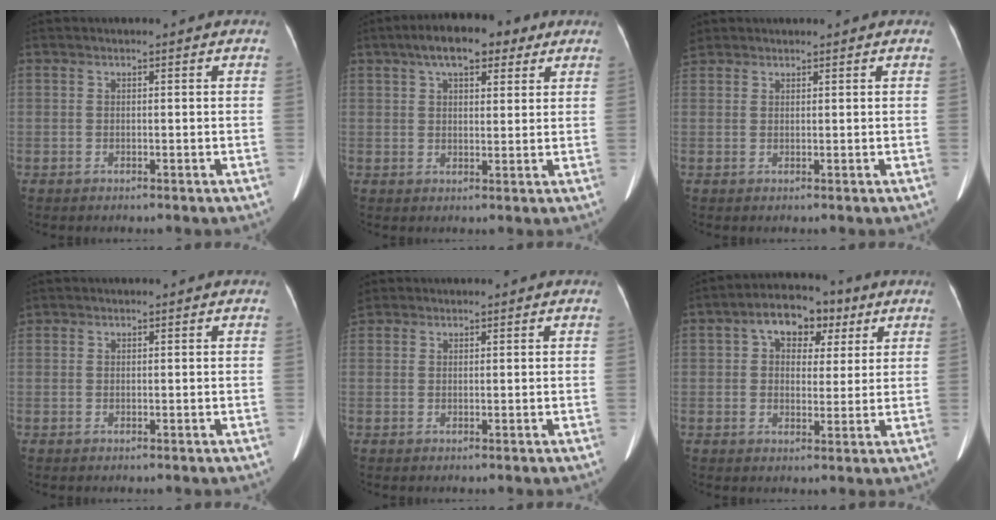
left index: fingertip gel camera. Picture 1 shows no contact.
{"total": 9.4, "force": [5.7, 3.6, 6.6], "torque": [-0.104, 0.031, 0.087]}
{"total": 2.8, "force": [2.2, 1.5, 0.5], "torque": [-0.018, 0.015, 0.046]}
{"total": 0.6, "force": [0.6, 0.1, 0.1], "torque": [-0.014, 0.007, 0.019]}
{"total": 2.5, "force": [1.9, 1.5, 0.4], "torque": [-0.014, 0.014, 0.039]}
{"total": 8.3, "force": [3.7, 5.1, 5.3], "torque": [-0.076, 0.034, 0.053]}